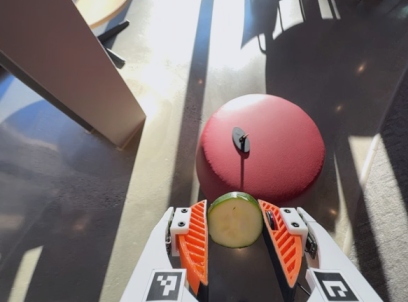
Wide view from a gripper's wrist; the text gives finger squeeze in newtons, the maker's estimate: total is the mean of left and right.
{"total": 9.4, "left": 9.5, "right": 9.4}